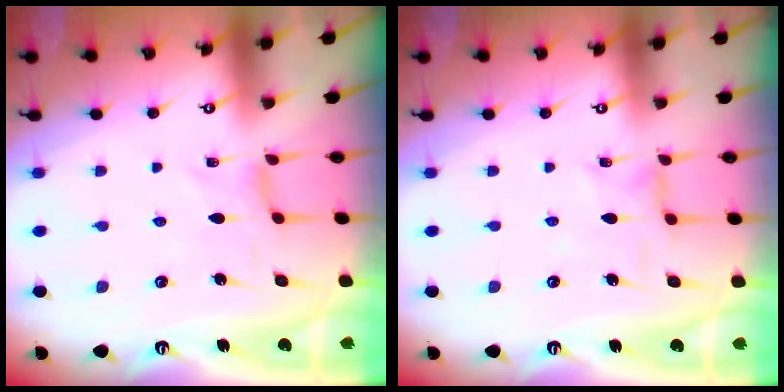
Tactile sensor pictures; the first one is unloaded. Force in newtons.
{"total": 2.2, "press": 2.2, "slide": 0.3}